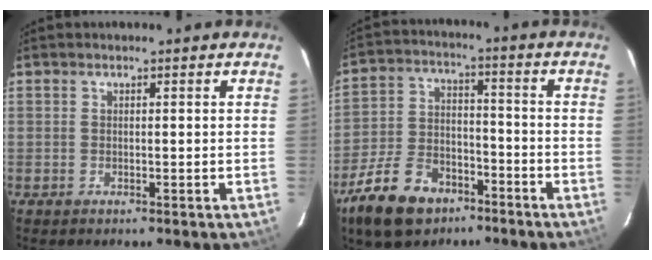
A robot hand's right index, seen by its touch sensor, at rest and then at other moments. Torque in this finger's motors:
{"motor_torque": [0.26, -0.35, -0.03, -0.09]}